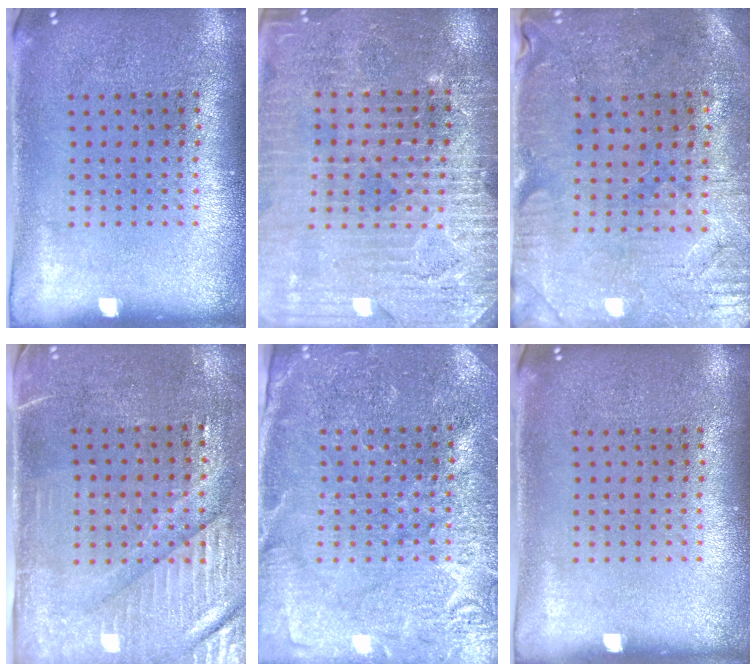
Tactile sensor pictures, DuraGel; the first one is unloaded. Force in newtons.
{"total": 3.3, "press": 3.3, "slide": 0.2}
{"total": 0.6, "press": 0.5, "slide": 0.3}
{"total": 3.5, "press": 3.2, "slide": 1.5}
{"total": 3.5, "press": 3.4, "slide": 0.6}
{"total": 0.0}